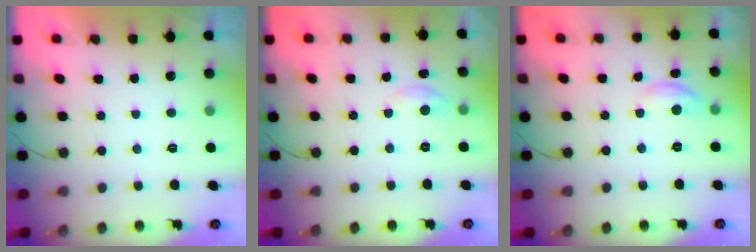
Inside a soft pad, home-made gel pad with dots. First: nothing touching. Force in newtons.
{"total": 2.7, "press": 2.7, "slide": 0.3}
{"total": 6.0, "press": 6.0, "slide": 0.4}